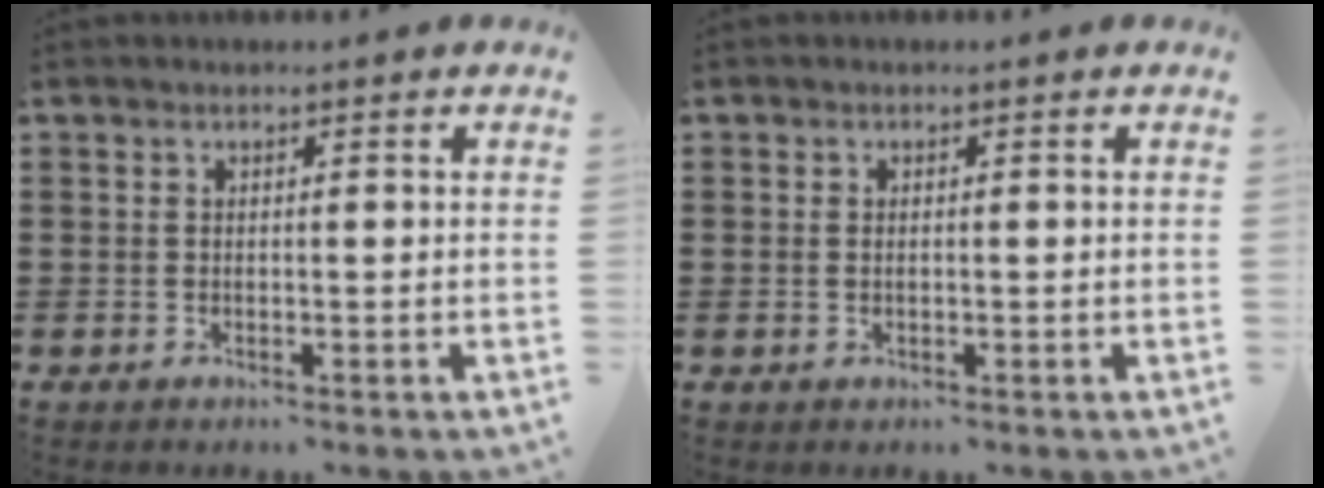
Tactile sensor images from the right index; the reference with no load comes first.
{"total": 0.9, "force": [0.0, 0.4, 0.8], "torque": [-0.019, 0.001, 0.000]}